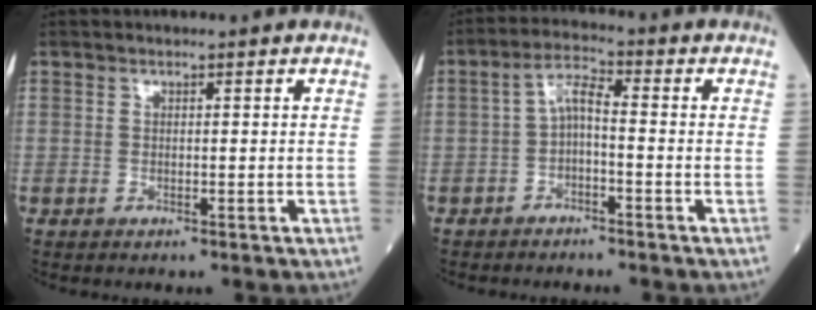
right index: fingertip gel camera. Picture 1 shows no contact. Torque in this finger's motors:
{"motor_torque": [0.17, -0.11, 0.27, 0.06]}